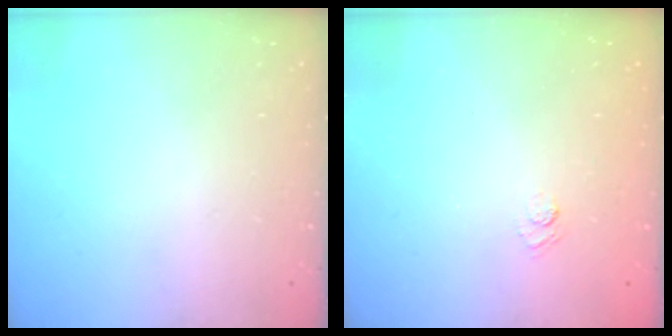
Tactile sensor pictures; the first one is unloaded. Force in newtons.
{"total": 2.6, "press": 2.3, "slide": 1.1}